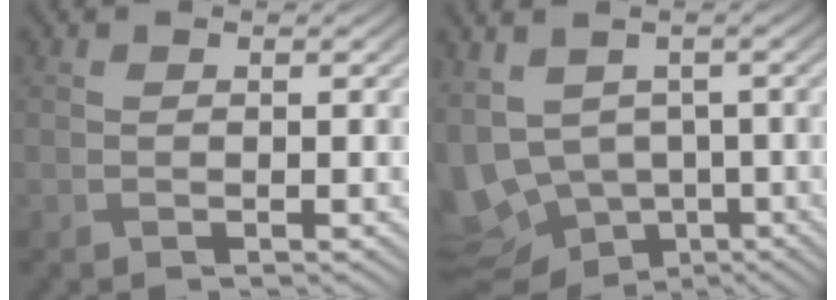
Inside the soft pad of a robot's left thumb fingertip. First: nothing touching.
{"total": 11.6, "force": [-1.5, 8.0, 8.3], "torque": [-0.195, -0.036, -0.006]}